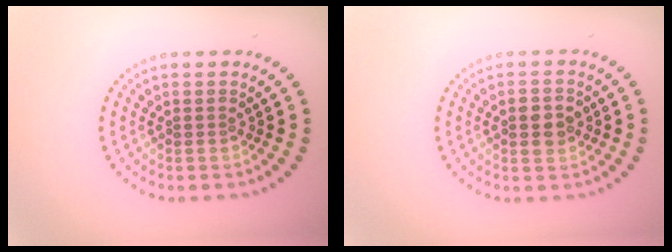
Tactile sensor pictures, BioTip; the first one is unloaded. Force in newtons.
{"total": 2.7, "press": 2.7, "slide": 0.1}